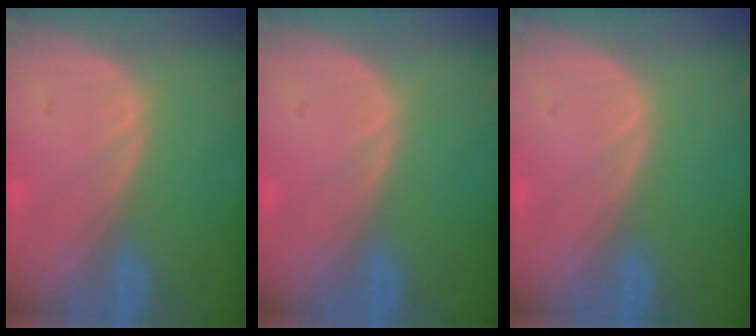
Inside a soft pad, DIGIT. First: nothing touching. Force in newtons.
{"total": 0.0}
{"total": 0.0}